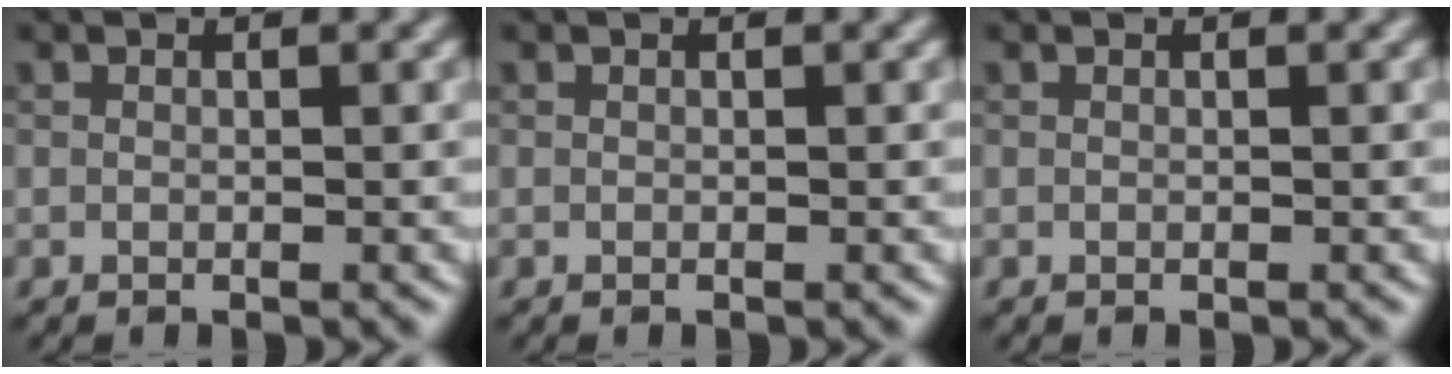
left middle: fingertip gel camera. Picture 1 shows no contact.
{"total": 0.0}
{"total": 0.0}